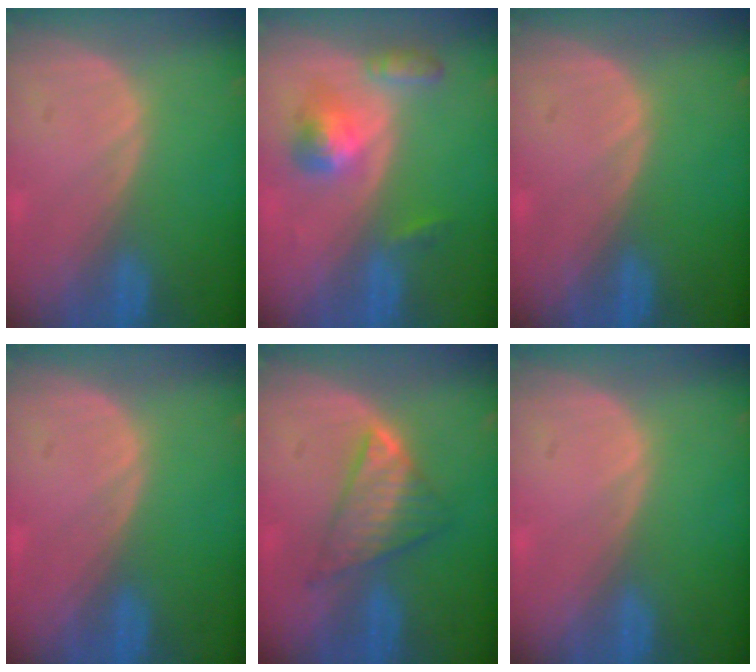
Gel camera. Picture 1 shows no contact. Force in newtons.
{"total": 5.6, "press": 5.1, "slide": 2.3}
{"total": 0.0}
{"total": 0.0}
{"total": 5.8, "press": 5.7, "slide": 1.1}
{"total": 0.0}